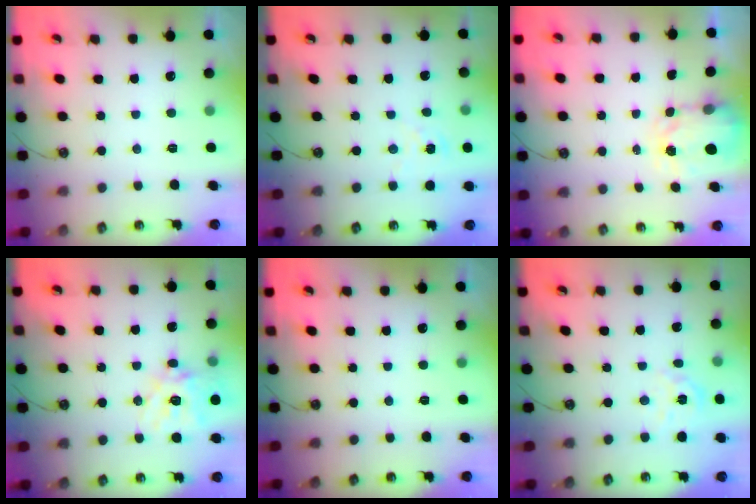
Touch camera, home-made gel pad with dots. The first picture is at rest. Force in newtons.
{"total": 1.6, "press": 1.6, "slide": 0.2}
{"total": 3.6, "press": 3.6, "slide": 0.5}
{"total": 16.2, "press": 16.0, "slide": 2.4}
{"total": 0.0}
{"total": 4.9, "press": 4.9, "slide": 0.5}